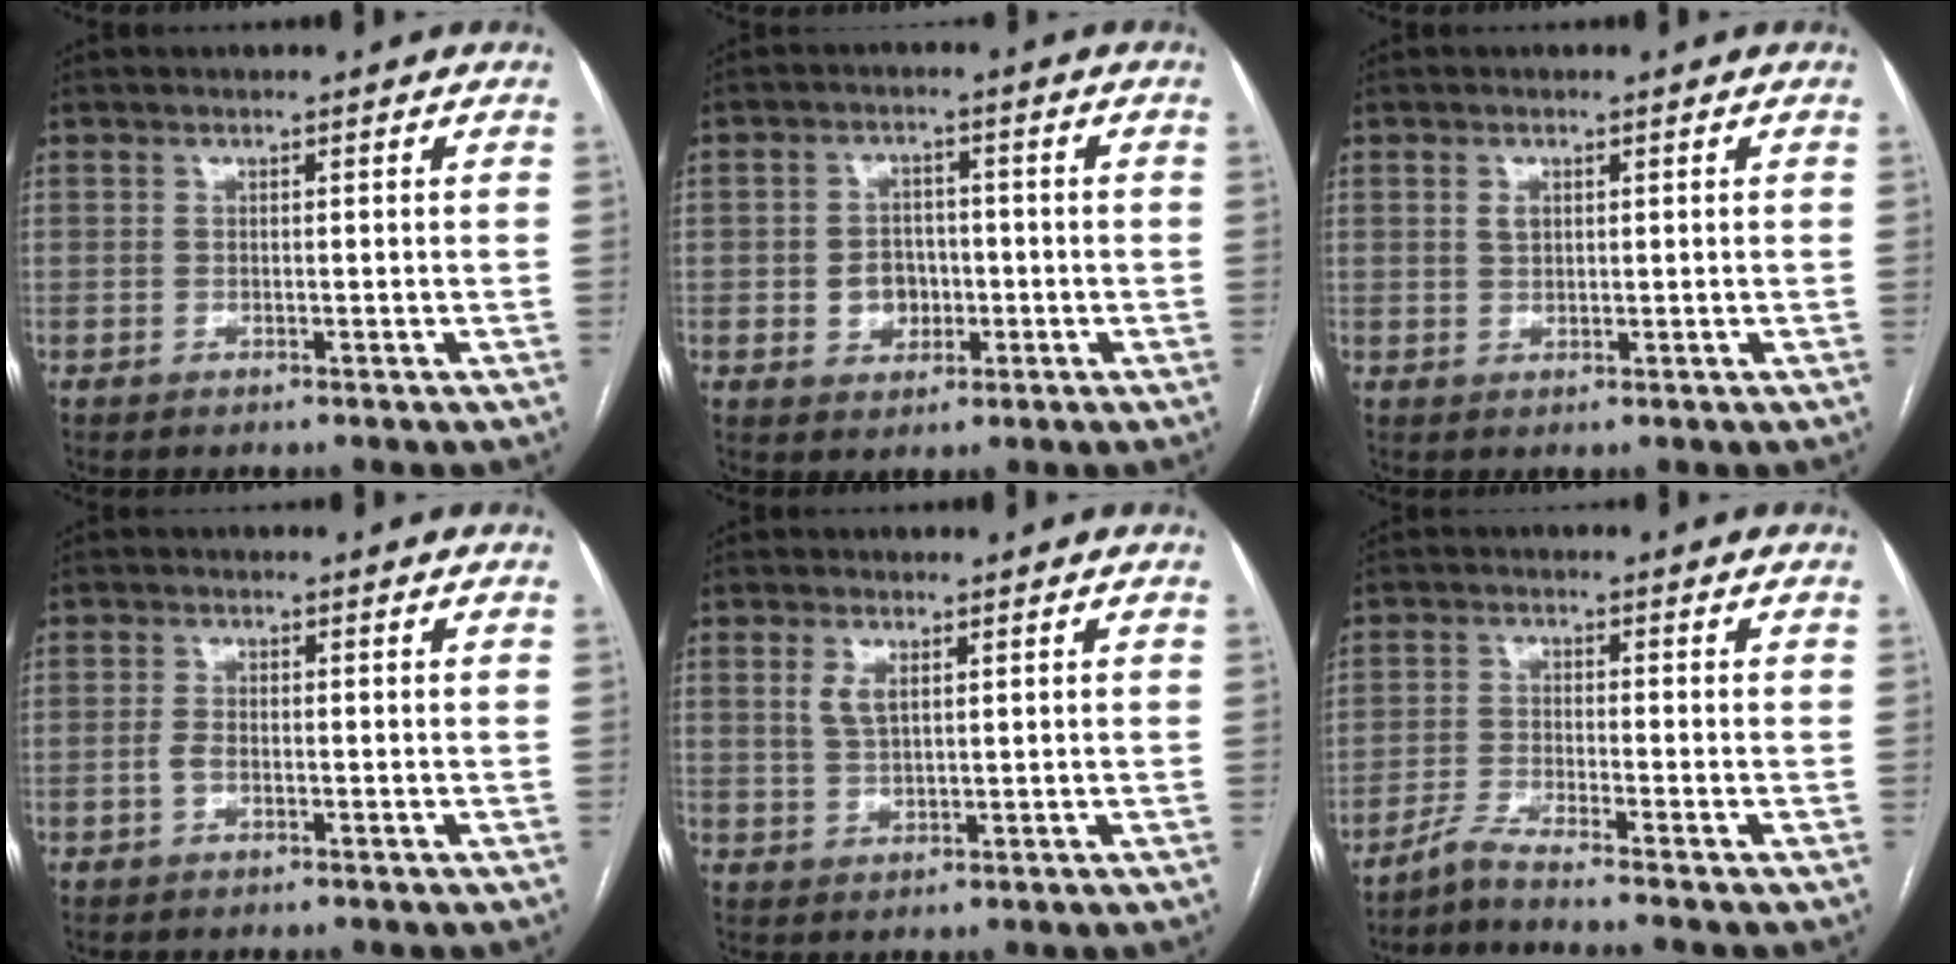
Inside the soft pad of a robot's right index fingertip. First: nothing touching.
{"total": 5.2, "force": [-0.9, 4.3, 2.8], "torque": [-0.047, 0.011, -0.008]}
{"total": 1.6, "force": [0.6, 1.0, 1.1], "torque": [-0.020, 0.001, 0.012]}
{"total": 2.0, "force": [-0.6, 1.0, 1.6], "torque": [-0.036, 0.003, -0.011]}
{"total": 3.1, "force": [1.3, 1.4, 2.5], "torque": [-0.055, 0.000, 0.029]}
{"total": 4.1, "force": [-3.5, -1.7, 1.3], "torque": [-0.032, -0.018, -0.067]}